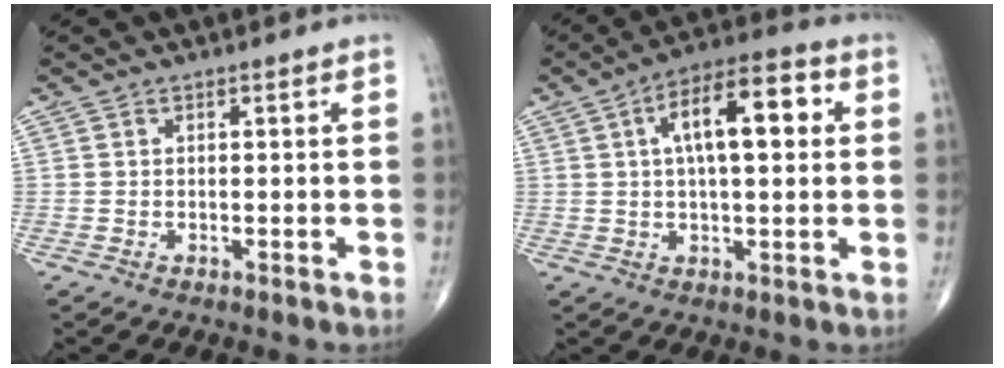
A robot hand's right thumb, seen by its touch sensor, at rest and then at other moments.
{"total": 13.3, "force": [2.9, 5.4, 11.8], "torque": [-0.176, 0.023, 0.039]}